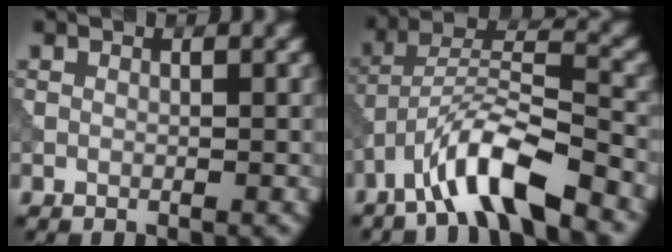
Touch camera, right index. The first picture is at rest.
{"total": 8.2, "force": [-5.4, 1.8, 5.9], "torque": [-0.104, 0.012, -0.102]}